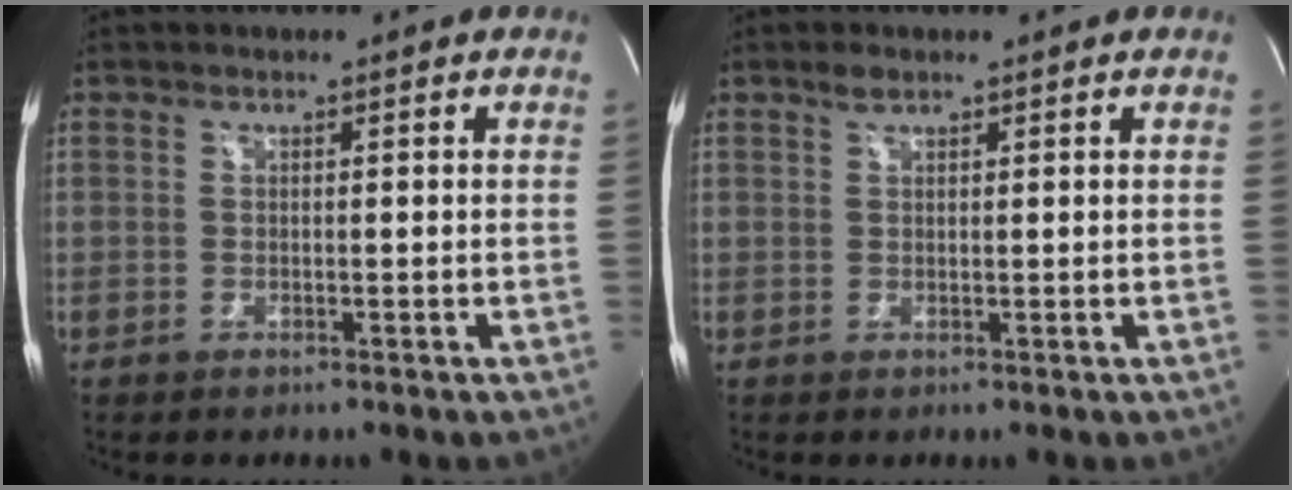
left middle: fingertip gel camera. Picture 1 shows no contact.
{"total": 1.4, "force": [1.1, 0.5, 0.7], "torque": [-0.016, 0.004, 0.021]}